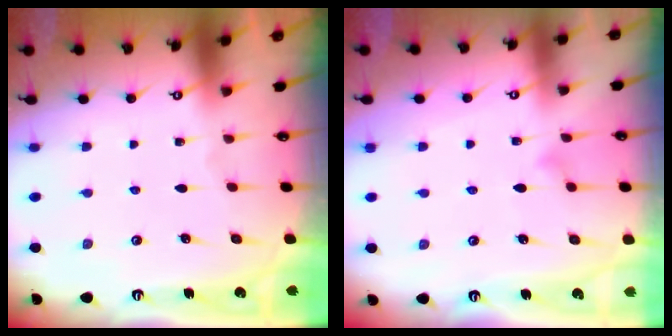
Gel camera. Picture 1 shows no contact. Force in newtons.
{"total": 5.8, "press": 5.8, "slide": 0.3}